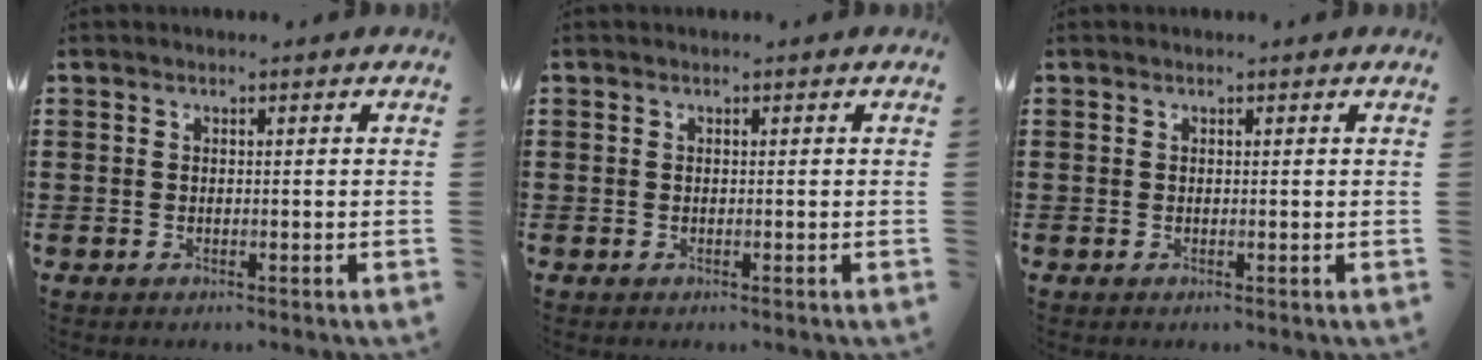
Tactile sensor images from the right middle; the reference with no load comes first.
{"total": 0.0}
{"total": 0.0}